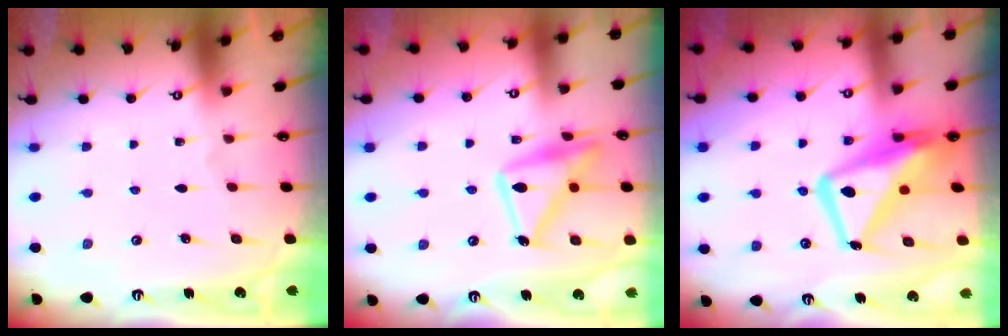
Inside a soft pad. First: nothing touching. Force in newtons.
{"total": 16.3, "press": 16.2, "slide": 1.1}
{"total": 16.7, "press": 16.6, "slide": 1.8}